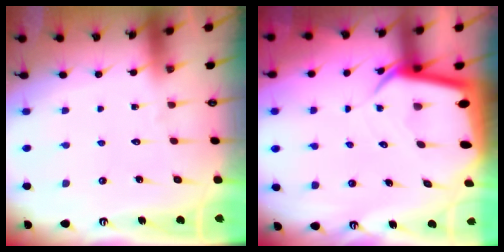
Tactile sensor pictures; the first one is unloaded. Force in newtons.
{"total": 5.9, "press": 5.8, "slide": 0.6}